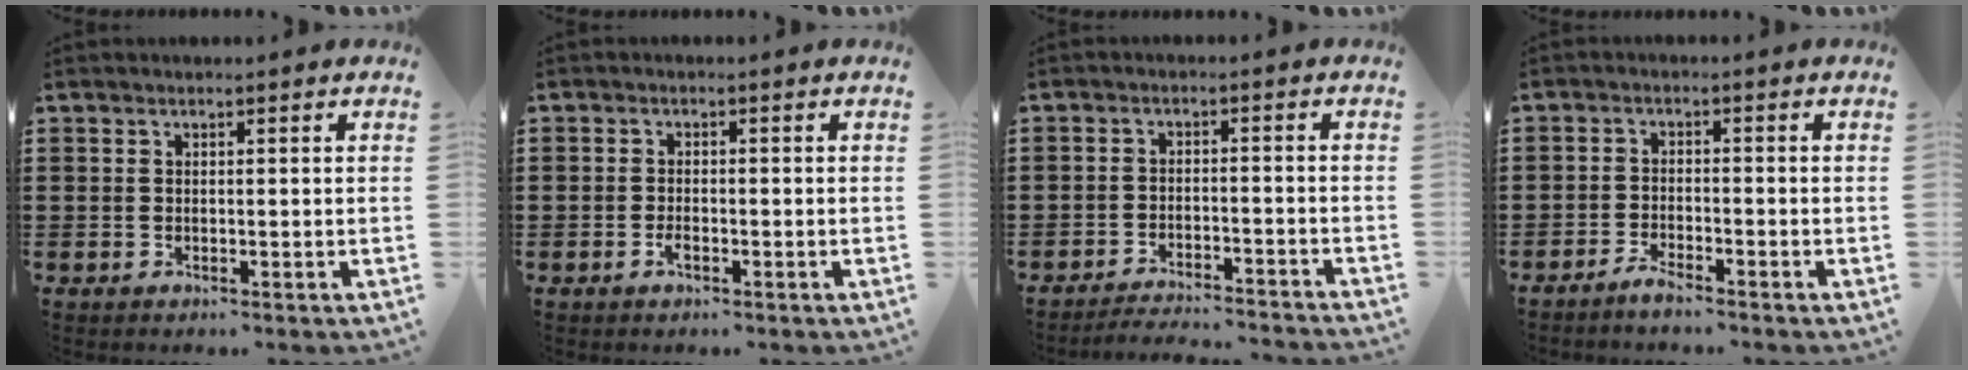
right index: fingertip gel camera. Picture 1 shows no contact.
{"total": 1.5, "force": [-0.8, 0.7, 1.0], "torque": [-0.029, -0.005, -0.016]}
{"total": 3.1, "force": [-3.0, -0.2, 0.5], "torque": [-0.013, 0.001, -0.064]}
{"total": 2.1, "force": [-2.0, 0.0, 0.6], "torque": [-0.012, 0.003, -0.038]}